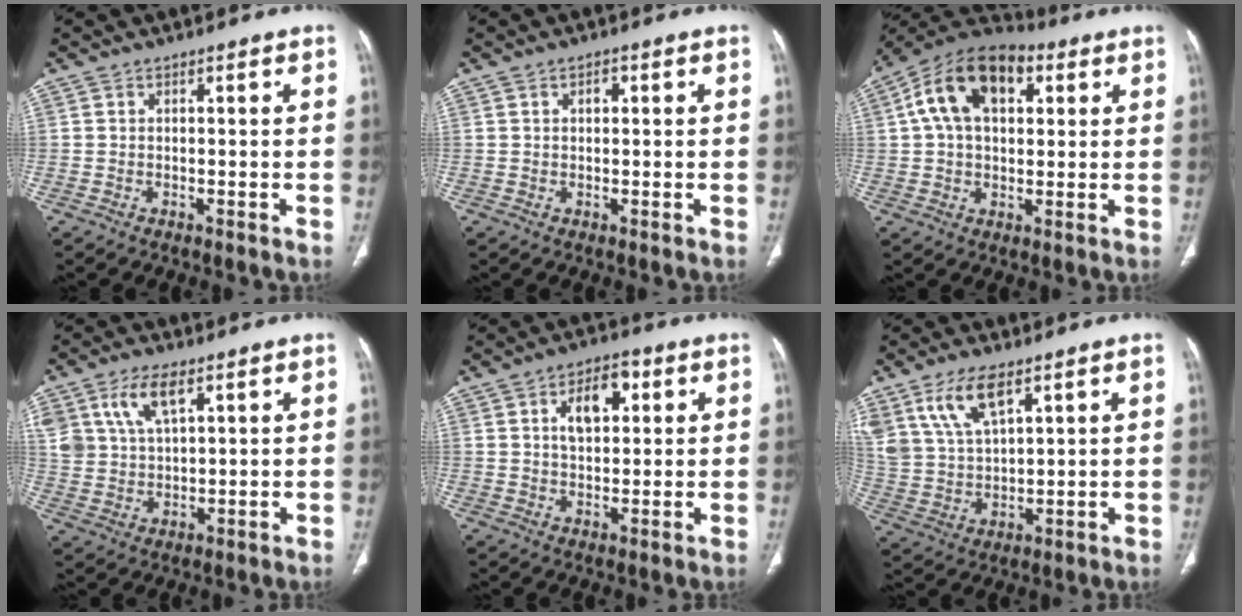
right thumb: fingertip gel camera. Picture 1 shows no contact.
{"total": 1.7, "force": [0.6, 1.0, 1.3], "torque": [-0.018, 0.001, 0.010]}
{"total": 16.1, "force": [5.0, 9.7, 11.8], "torque": [-0.187, 0.022, 0.079]}
{"total": 9.1, "force": [4.6, 4.6, 6.3], "torque": [-0.120, -0.010, 0.096]}
{"total": 8.2, "force": [2.6, 4.7, 6.2], "torque": [-0.077, 0.002, 0.040]}
{"total": 11.3, "force": [6.6, 5.1, 7.6], "torque": [-0.146, -0.020, 0.142]}